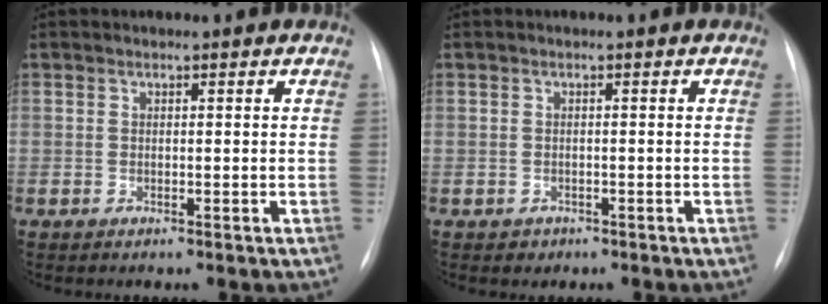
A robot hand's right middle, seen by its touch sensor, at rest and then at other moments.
{"total": 1.1, "force": [-0.6, 0.8, 0.0], "torque": [-0.001, 0.003, -0.007]}